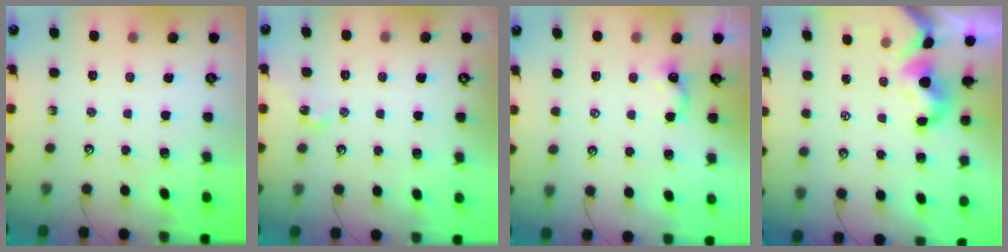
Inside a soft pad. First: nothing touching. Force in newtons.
{"total": 5.8, "press": 5.7, "slide": 0.7}
{"total": 2.4, "press": 2.4, "slide": 0.2}
{"total": 0.9, "press": 0.5, "slide": 0.7}